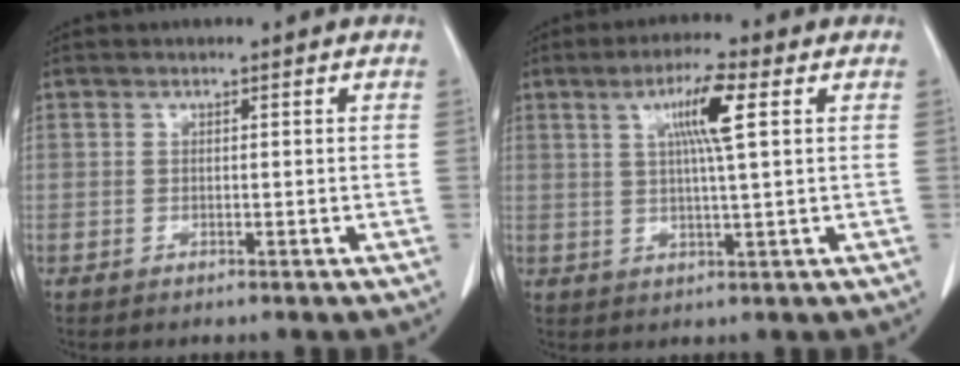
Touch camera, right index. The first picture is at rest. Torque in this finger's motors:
{"motor_torque": [0.89, 0.43, 0.21, 0.13]}